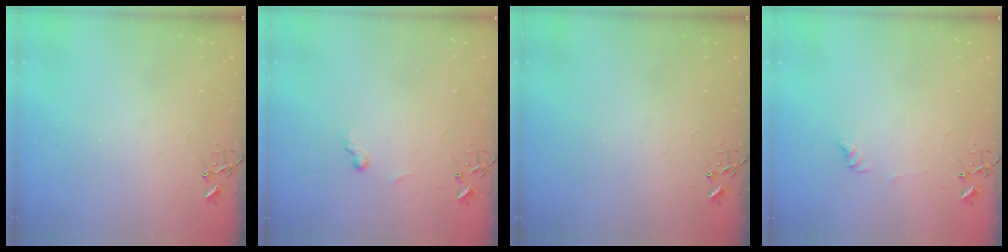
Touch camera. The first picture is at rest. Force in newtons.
{"total": 5.6, "press": 5.6, "slide": 0.5}
{"total": 0.0}
{"total": 4.9, "press": 4.9, "slide": 0.7}